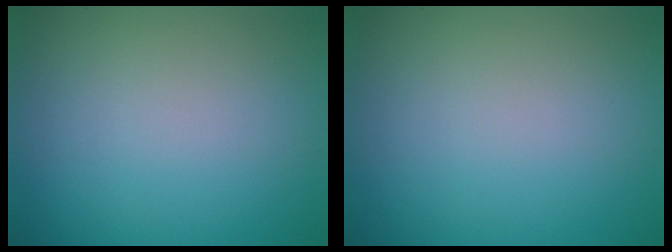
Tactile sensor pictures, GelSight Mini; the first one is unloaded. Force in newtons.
{"total": 0.0}